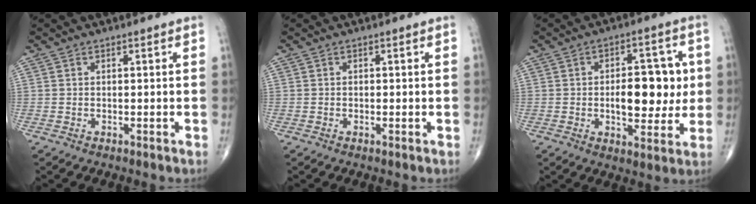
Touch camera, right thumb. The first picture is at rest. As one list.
[{"total": 0.0}, {"total": 12.7, "force": [0.2, 6.6, 10.9], "torque": [-0.120, 0.008, 0.006]}]